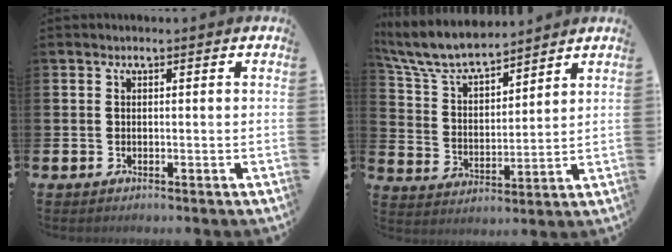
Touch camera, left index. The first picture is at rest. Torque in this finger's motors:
{"motor_torque": [0.26, -0.36, 0.76, 0.21]}